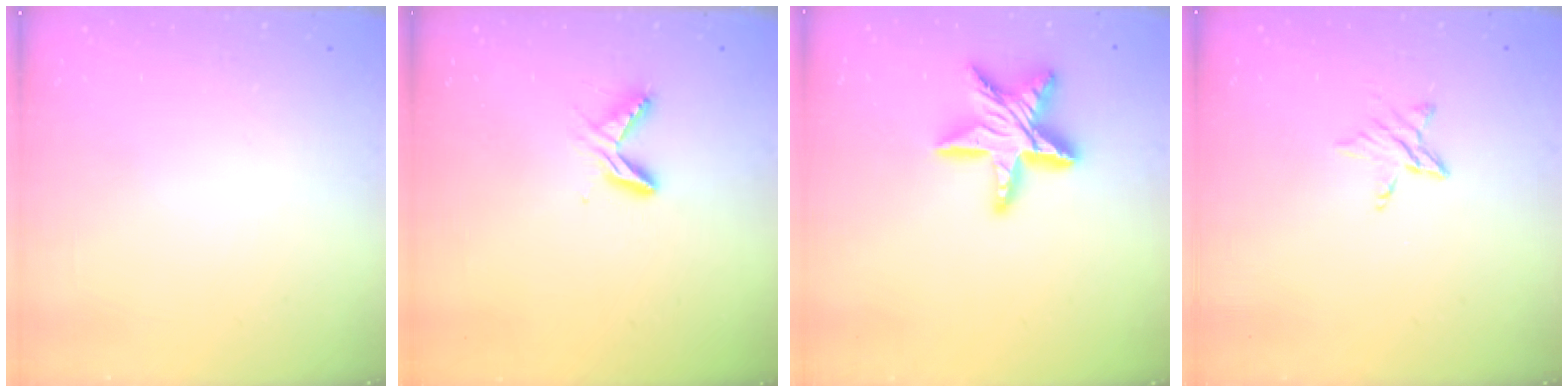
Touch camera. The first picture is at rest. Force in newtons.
{"total": 5.4, "press": 5.4, "slide": 0.5}
{"total": 17.0, "press": 17.0, "slide": 1.4}
{"total": 5.5, "press": 5.4, "slide": 0.5}